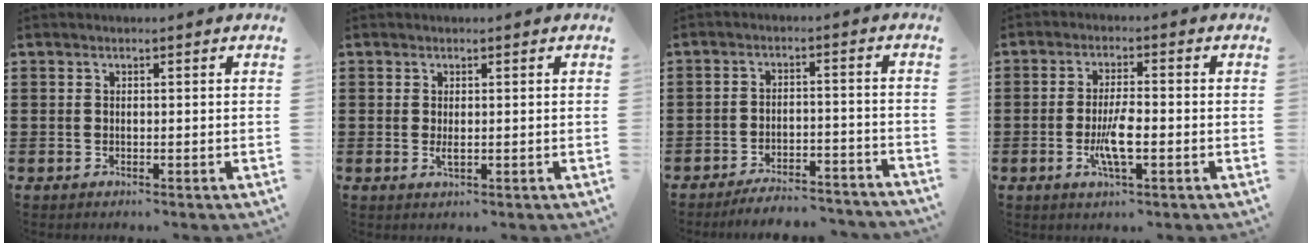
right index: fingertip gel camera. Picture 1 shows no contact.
{"total": 1.3, "force": [0.0, 0.4, 1.2], "torque": [-0.024, 0.001, 0.000]}
{"total": 4.8, "force": [-4.7, 0.3, 1.1], "torque": [-0.018, 0.002, -0.091]}
{"total": 5.3, "force": [-1.5, 1.2, 4.9], "torque": [-0.102, -0.004, -0.031]}